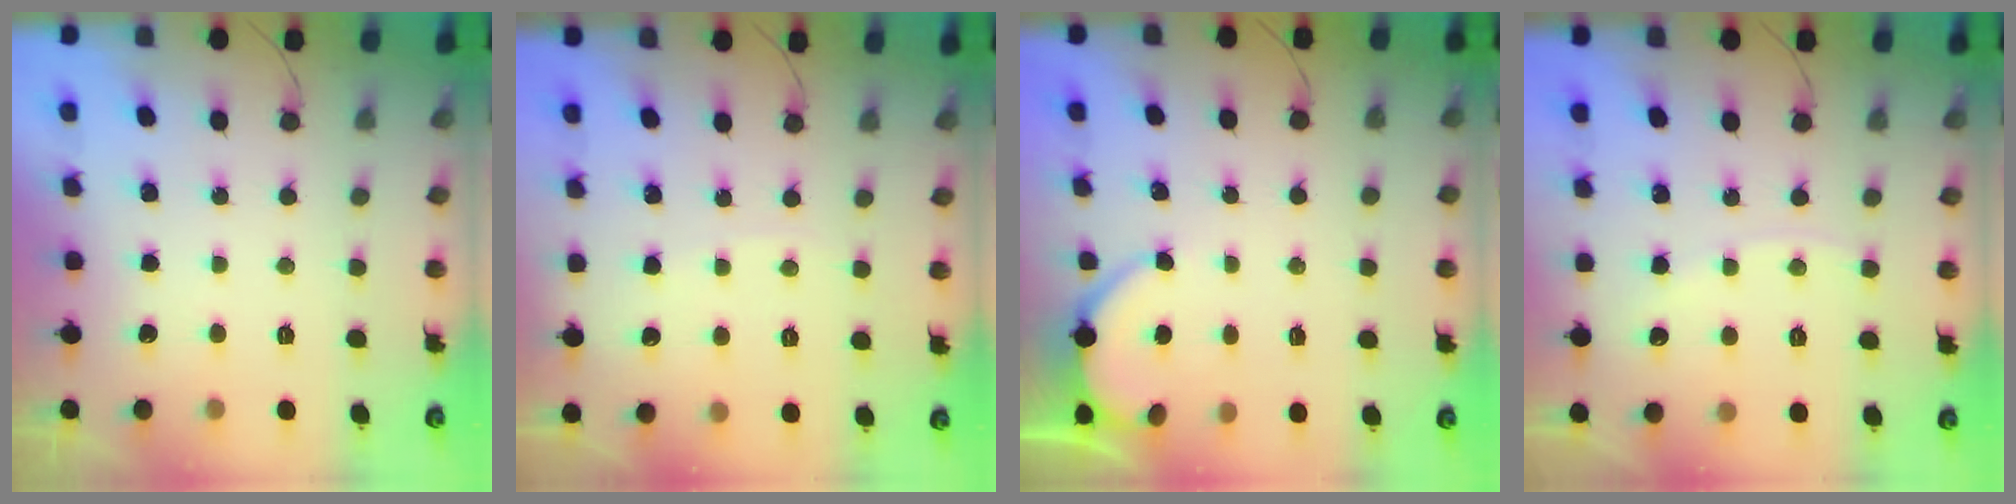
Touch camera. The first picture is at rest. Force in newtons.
{"total": 1.6, "press": 1.6, "slide": 0.2}
{"total": 2.9, "press": 2.8, "slide": 0.4}
{"total": 4.2, "press": 4.2, "slide": 0.6}